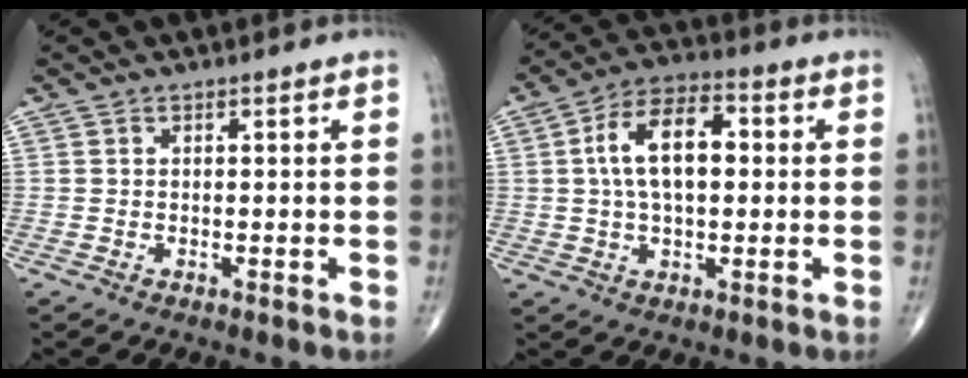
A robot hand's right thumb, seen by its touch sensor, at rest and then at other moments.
{"total": 12.2, "force": [1.5, 6.5, 10.2], "torque": [-0.175, 0.025, 0.020]}